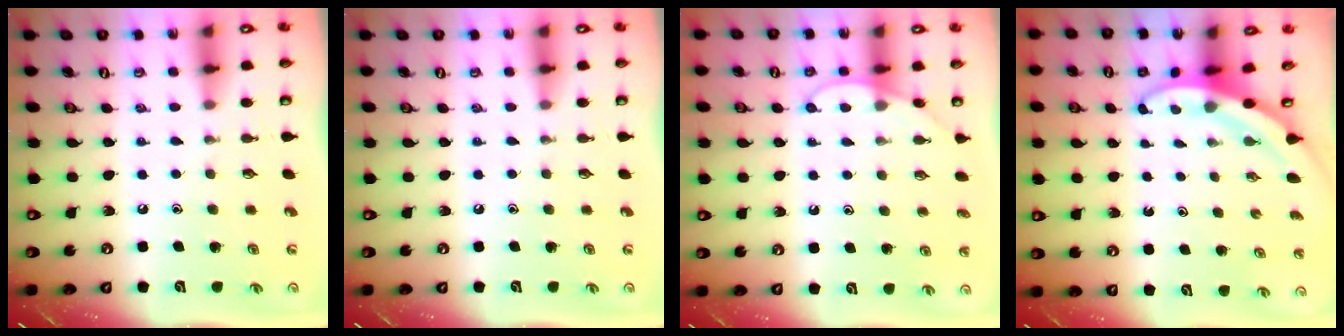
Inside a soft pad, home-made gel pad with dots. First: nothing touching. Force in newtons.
{"total": 0.0}
{"total": 6.1, "press": 6.1, "slide": 0.6}
{"total": 3.2, "press": 3.2, "slide": 0.1}